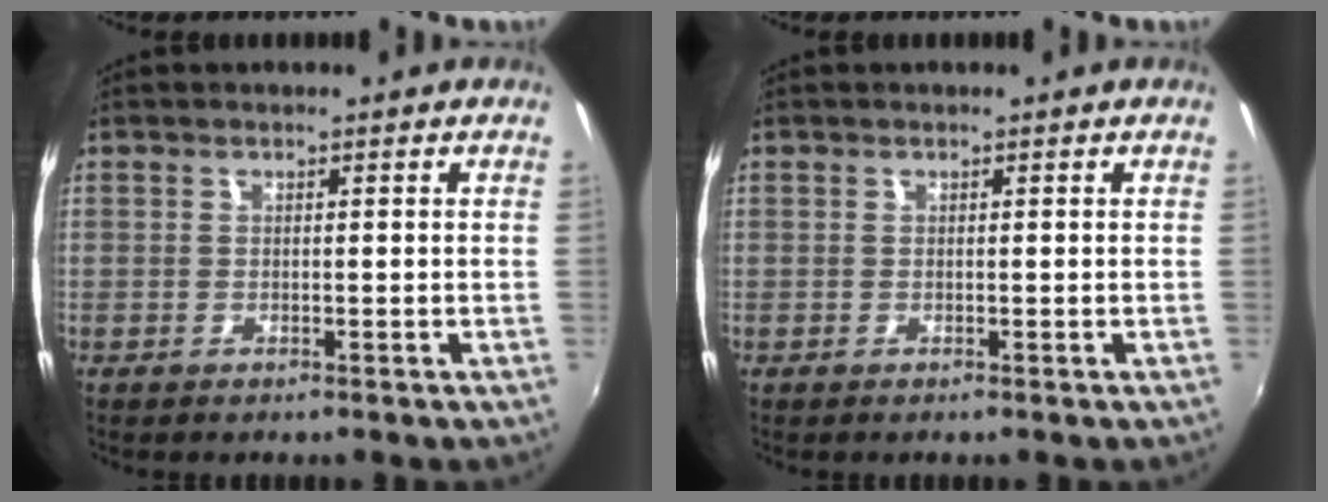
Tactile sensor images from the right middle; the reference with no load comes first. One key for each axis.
{"total": 0.0}